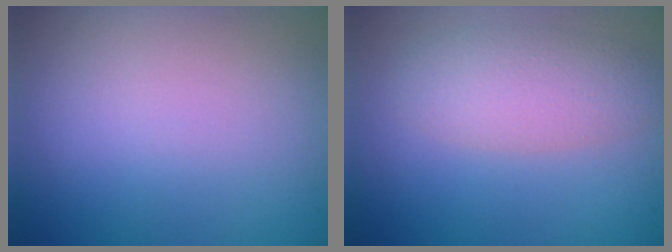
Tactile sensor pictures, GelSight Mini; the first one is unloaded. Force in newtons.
{"total": 3.6, "press": 3.6, "slide": 0.1}